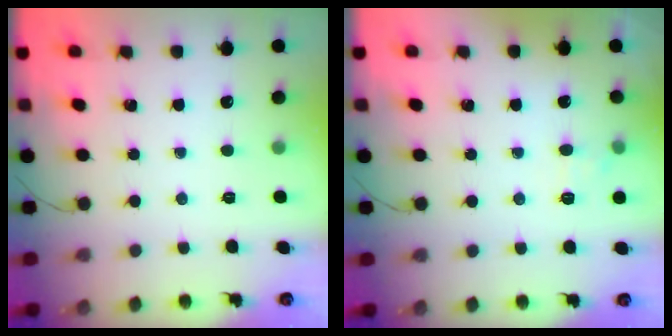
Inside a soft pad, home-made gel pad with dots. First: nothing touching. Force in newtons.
{"total": 7.0, "press": 6.8, "slide": 1.5}